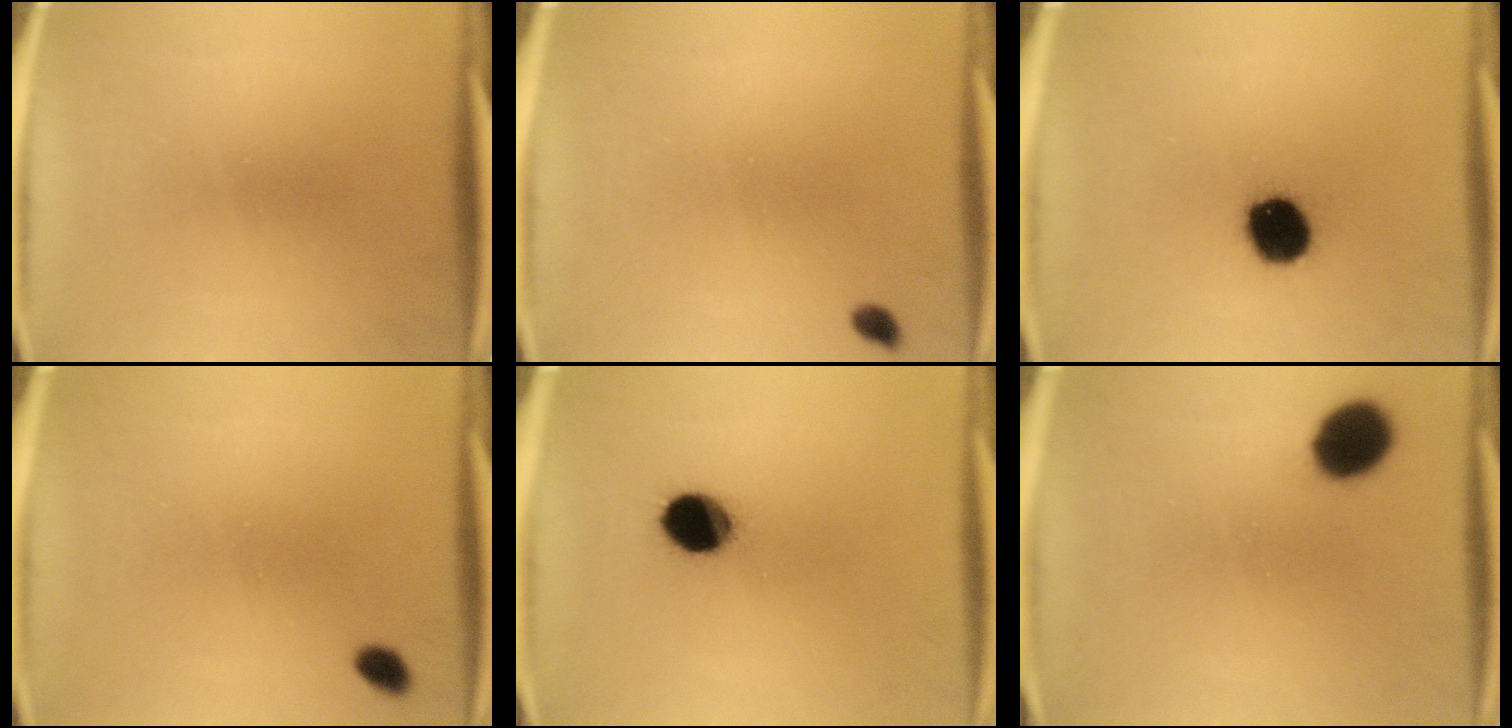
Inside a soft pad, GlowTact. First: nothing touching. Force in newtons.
{"total": 1.3}
{"total": 11.8}
{"total": 1.9}
{"total": 9.6}
{"total": 9.4}